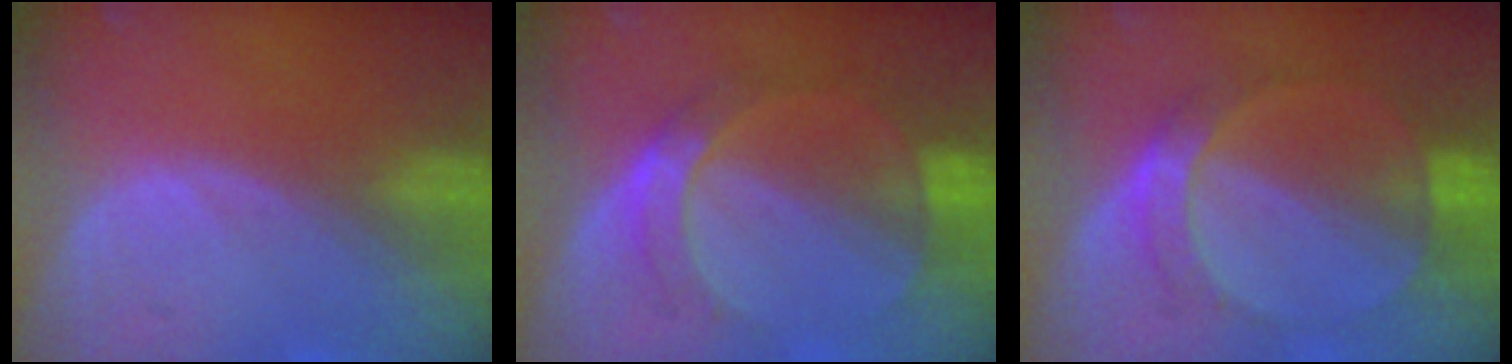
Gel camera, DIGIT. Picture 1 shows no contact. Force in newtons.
{"total": 7.1, "press": 6.4, "slide": 3.1}
{"total": 7.2, "press": 6.4, "slide": 3.3}